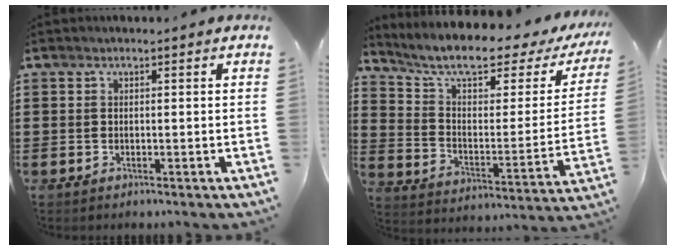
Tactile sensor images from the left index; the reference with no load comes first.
{"total": 8.9, "force": [6.8, 2.0, 5.3], "torque": [-0.125, -0.042, 0.113]}